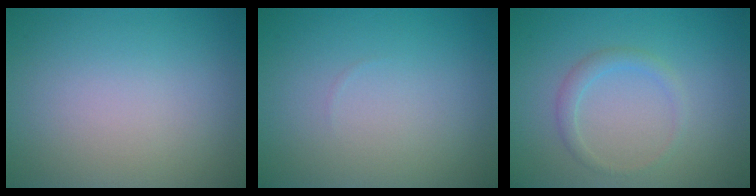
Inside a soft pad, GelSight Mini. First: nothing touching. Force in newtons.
{"total": 0.0}
{"total": 1.5, "press": 1.5, "slide": 0.1}